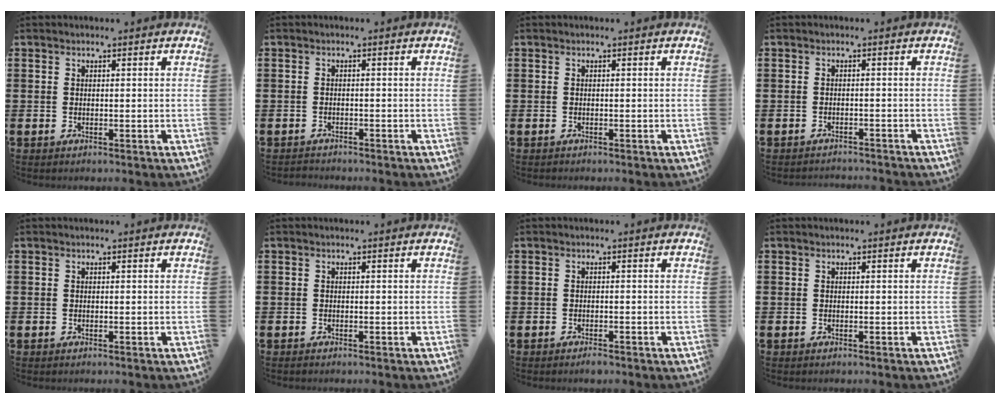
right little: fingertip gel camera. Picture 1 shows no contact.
{"total": 0.8, "force": [-0.8, 0.0, -0.1], "torque": [-0.002, 0.001, -0.018]}
{"total": 0.0}
{"total": 1.1, "force": [-1.1, -0.1, -0.1], "torque": [-0.001, 0.003, -0.024]}
{"total": 0.0}
{"total": 0.0}
{"total": 0.8, "force": [-0.7, 0.2, 0.3], "torque": [-0.008, -0.003, -0.014]}
{"total": 0.0}